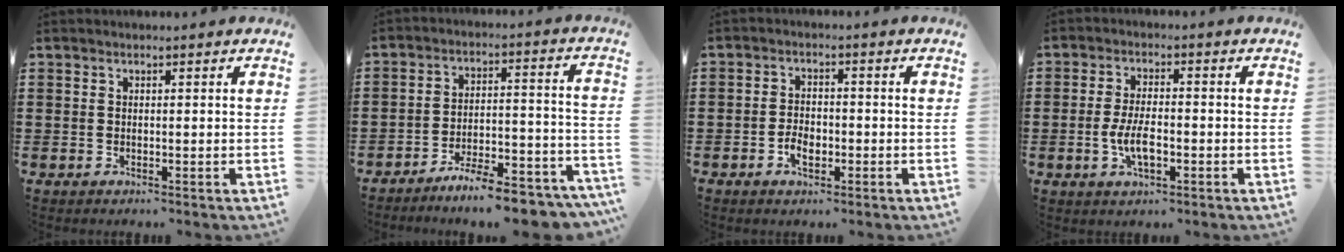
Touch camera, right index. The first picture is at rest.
{"total": 8.2, "force": [-7.5, 0.4, 3.1], "torque": [-0.037, 0.019, -0.140]}
{"total": 3.2, "force": [-1.3, 2.0, 2.1], "torque": [-0.031, 0.000, -0.024]}
{"total": 5.3, "force": [-1.3, 2.3, 4.6], "torque": [-0.106, -0.002, -0.030]}